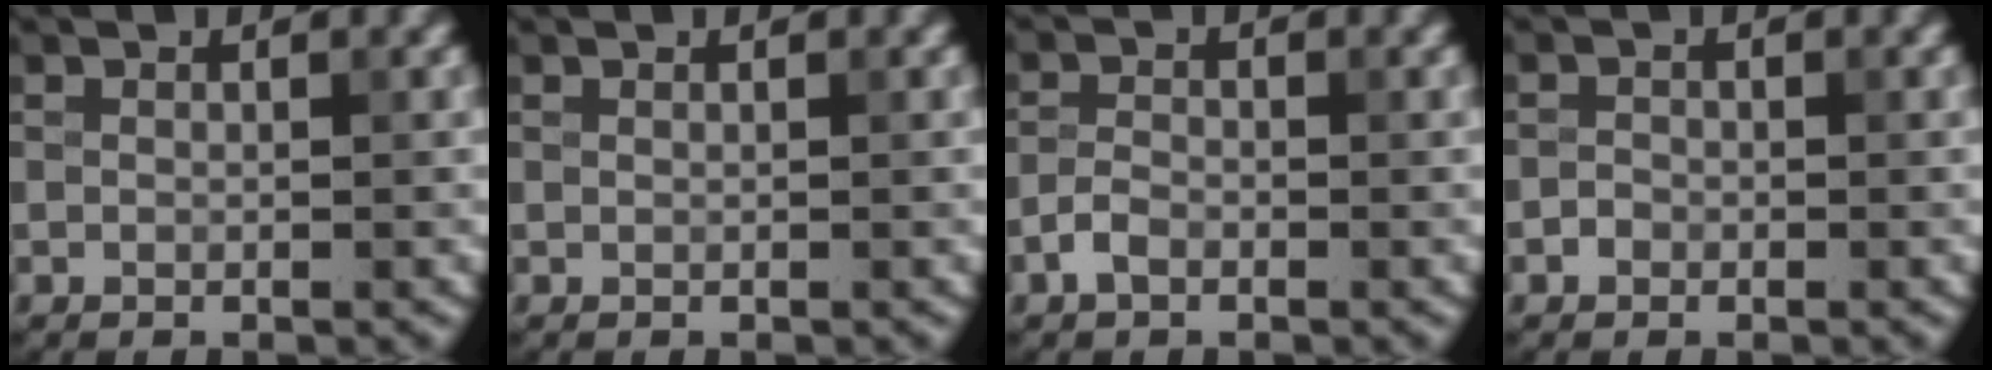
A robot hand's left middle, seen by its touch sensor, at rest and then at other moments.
{"total": 0.0}
{"total": 1.8, "force": [-1.1, 0.9, 1.0], "torque": [-0.019, 0.004, -0.026]}
{"total": 0.9, "force": [-0.5, 0.7, 0.2], "torque": [0.000, 0.000, -0.010]}